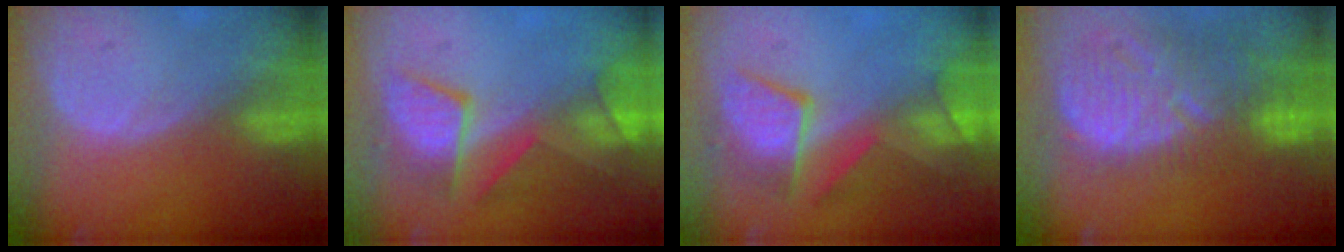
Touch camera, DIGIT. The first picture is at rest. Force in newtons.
{"total": 9.7, "press": 8.4, "slide": 4.7}
{"total": 10.0, "press": 8.7, "slide": 4.9}
{"total": 13.1, "press": 11.4, "slide": 6.5}